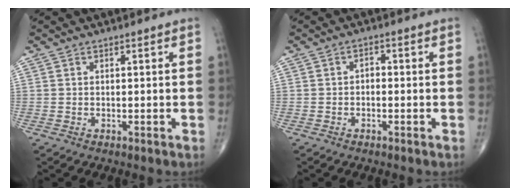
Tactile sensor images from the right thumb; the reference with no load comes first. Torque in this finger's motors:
{"motor_torque": [-0.10, -0.09, 0.01, 0.00, 0.06]}